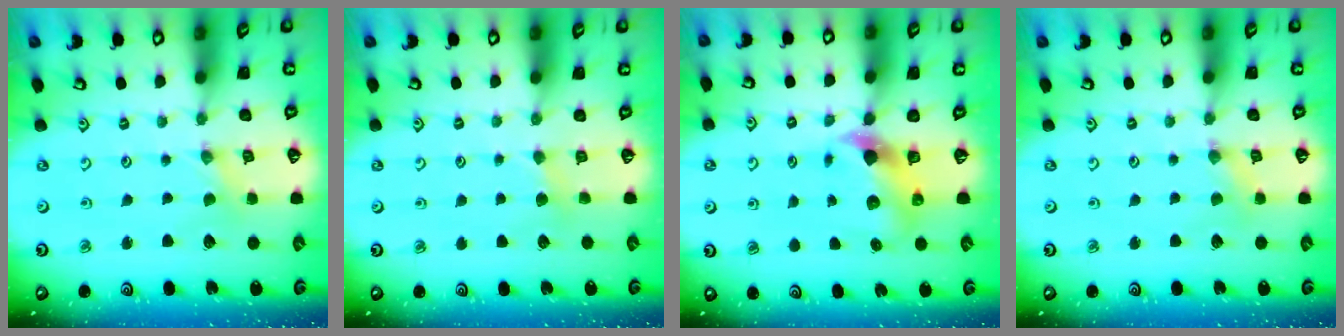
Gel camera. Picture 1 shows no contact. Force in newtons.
{"total": 3.0, "press": 3.0, "slide": 0.2}
{"total": 6.9, "press": 6.8, "slide": 1.1}
{"total": 1.3, "press": 1.3, "slide": 0.3}